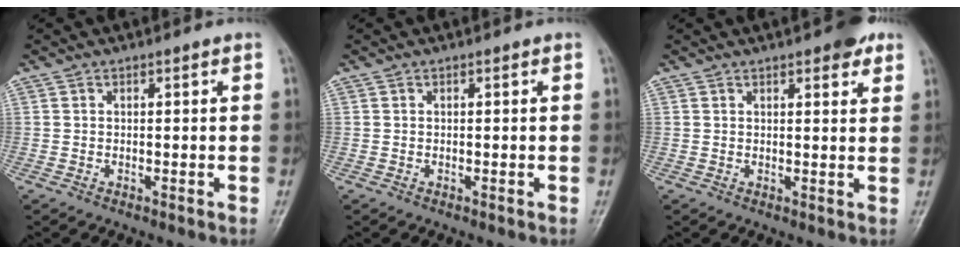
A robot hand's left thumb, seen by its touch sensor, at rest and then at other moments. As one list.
[{"total": 0.0}, {"total": 5.2, "force": [3.2, 1.8, 3.7], "torque": [-0.035, -0.010, 0.035]}]